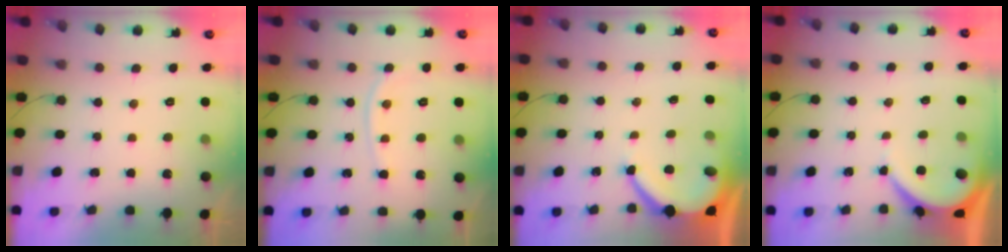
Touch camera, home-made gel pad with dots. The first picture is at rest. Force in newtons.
{"total": 7.1, "press": 7.0, "slide": 1.0}
{"total": 7.1, "press": 7.0, "slide": 0.8}
{"total": 5.3, "press": 5.2, "slide": 0.7}